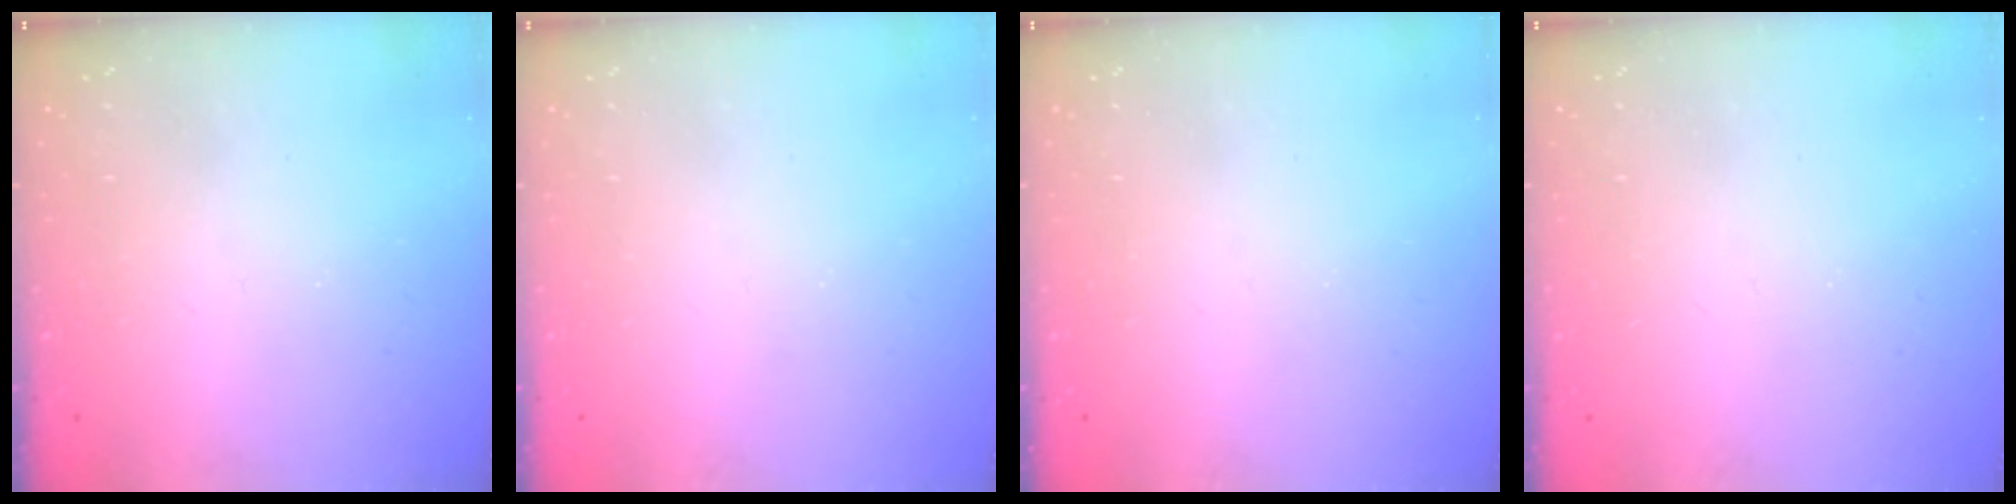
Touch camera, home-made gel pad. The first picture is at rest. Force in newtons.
{"total": 0.0}
{"total": 0.0}
{"total": 0.0}